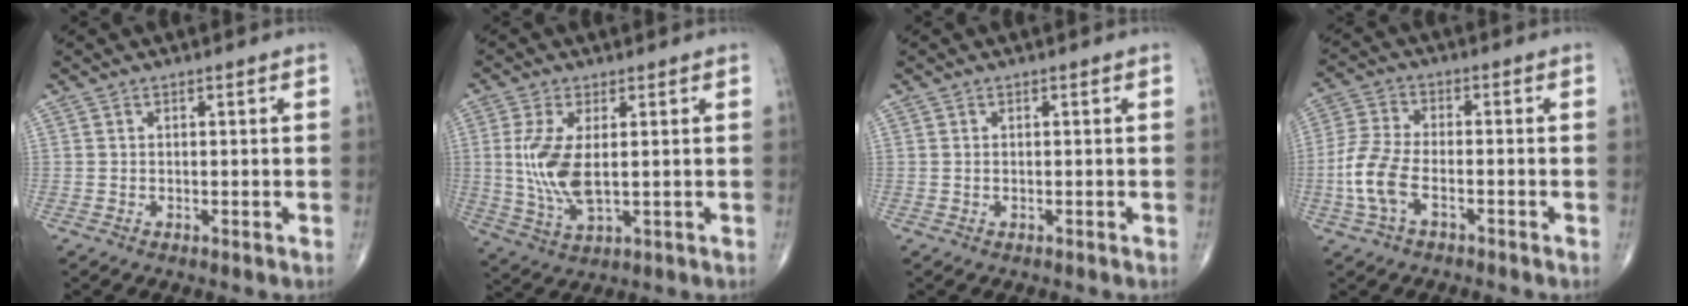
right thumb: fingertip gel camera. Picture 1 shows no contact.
{"total": 9.4, "force": [0.7, 4.0, 8.5], "torque": [-0.193, -0.012, 0.022]}
{"total": 0.0}
{"total": 8.3, "force": [-2.9, 4.2, 6.6], "torque": [-0.155, 0.022, -0.061]}